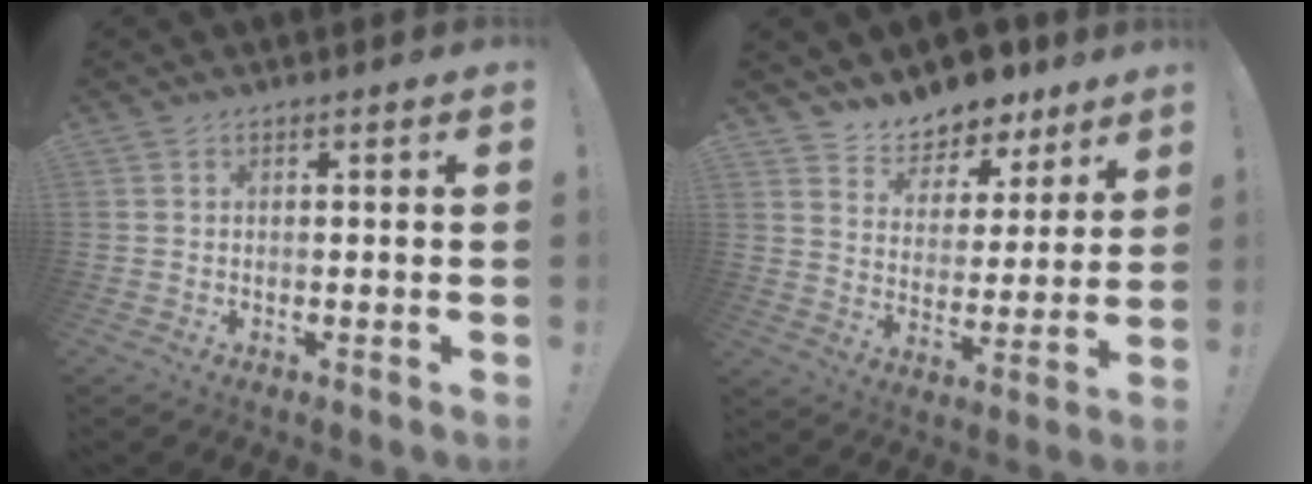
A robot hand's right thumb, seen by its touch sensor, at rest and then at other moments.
{"total": 8.6, "force": [7.9, 3.3, 0.3], "torque": [-0.014, -0.081, 0.147]}